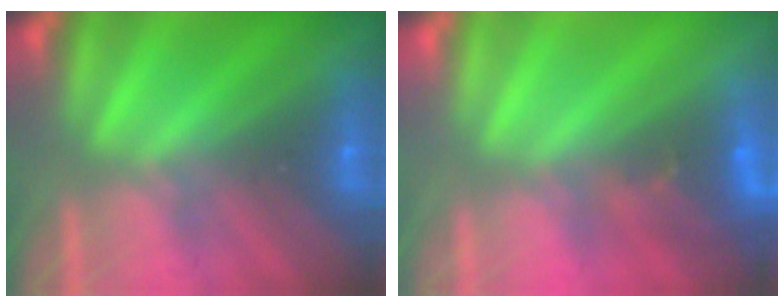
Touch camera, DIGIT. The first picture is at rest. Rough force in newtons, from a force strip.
{"total": 2.7}